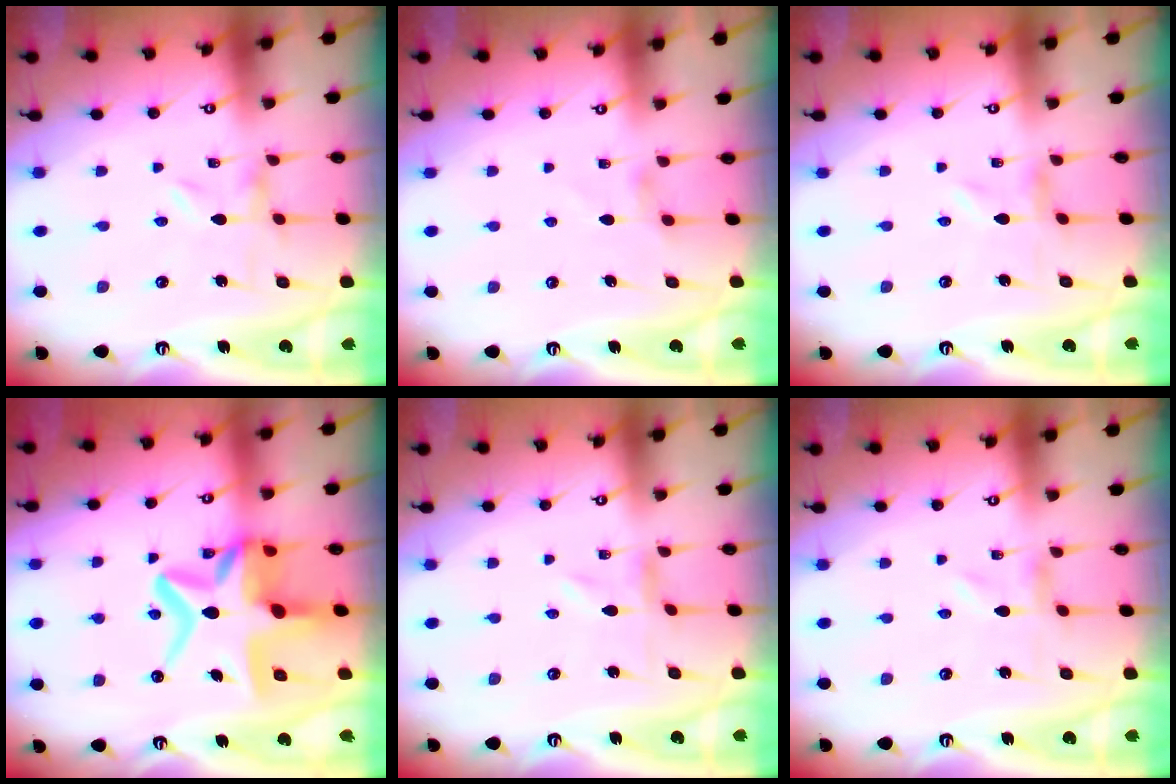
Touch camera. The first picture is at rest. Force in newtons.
{"total": 1.8, "press": 1.8, "slide": 0.4}
{"total": 0.0}
{"total": 17.3, "press": 17.1, "slide": 2.0}
{"total": 0.0}
{"total": 0.0}